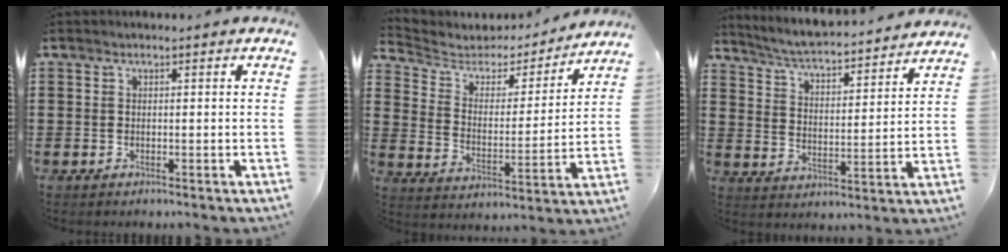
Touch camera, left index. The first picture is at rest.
{"total": 4.3, "force": [3.5, 2.4, 0.5], "torque": [-0.041, -0.024, 0.054]}
{"total": 5.0, "force": [4.8, -0.3, 1.2], "torque": [-0.047, -0.041, 0.077]}